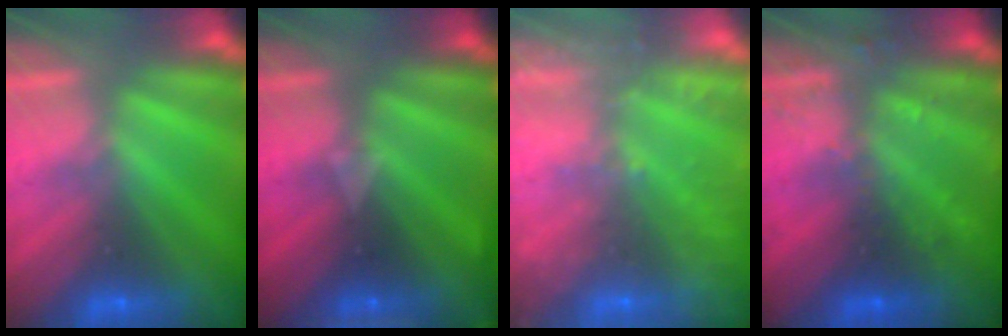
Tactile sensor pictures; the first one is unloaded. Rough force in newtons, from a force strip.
{"total": 3.2}
{"total": 8.7}
{"total": 2.9}